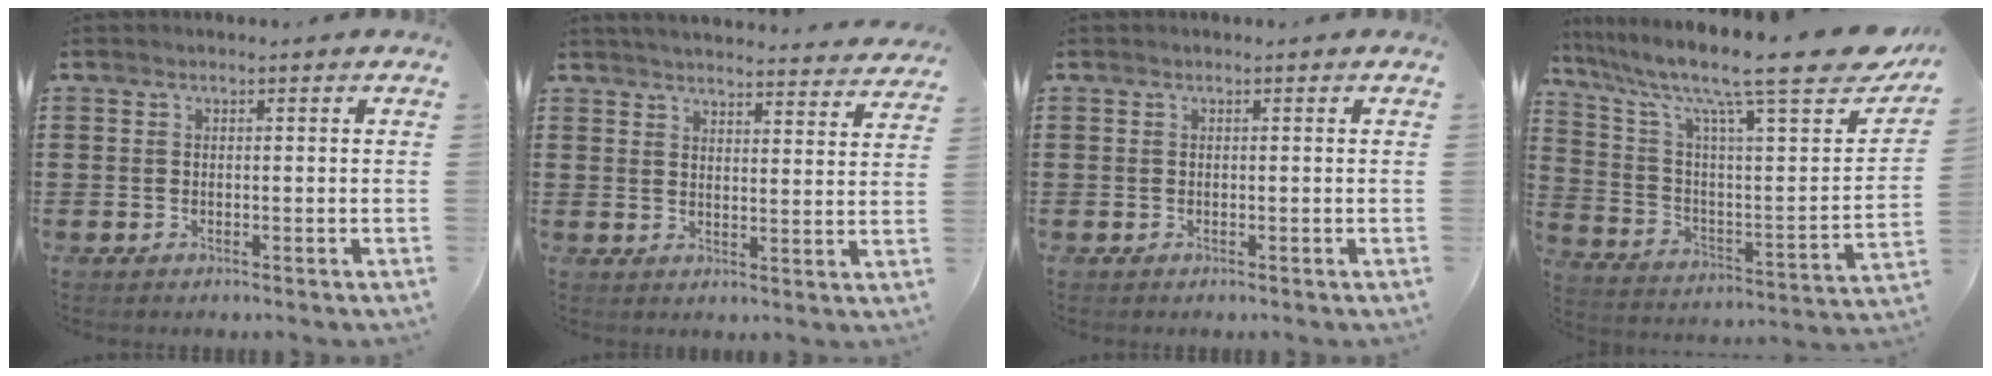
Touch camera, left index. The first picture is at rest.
{"total": 4.1, "force": [4.0, -0.2, 0.7], "torque": [-0.028, -0.024, 0.070]}
{"total": 0.0}
{"total": 16.1, "force": [11.8, 2.1, 10.7], "torque": [-0.200, -0.076, 0.180]}